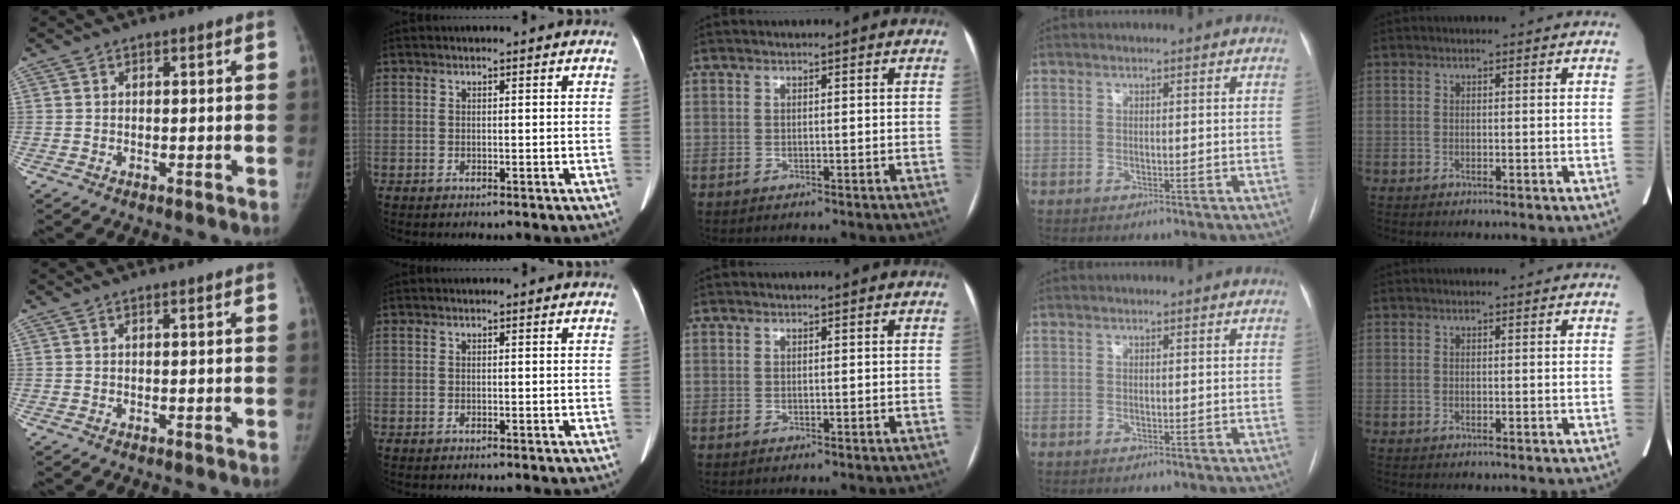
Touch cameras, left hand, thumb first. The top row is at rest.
{}